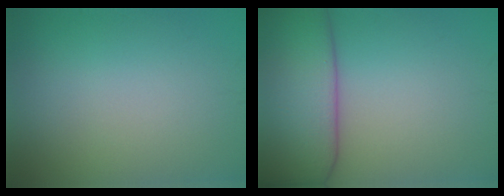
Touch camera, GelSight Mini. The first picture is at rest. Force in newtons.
{"total": 11.0, "press": 11.0, "slide": 0.8}